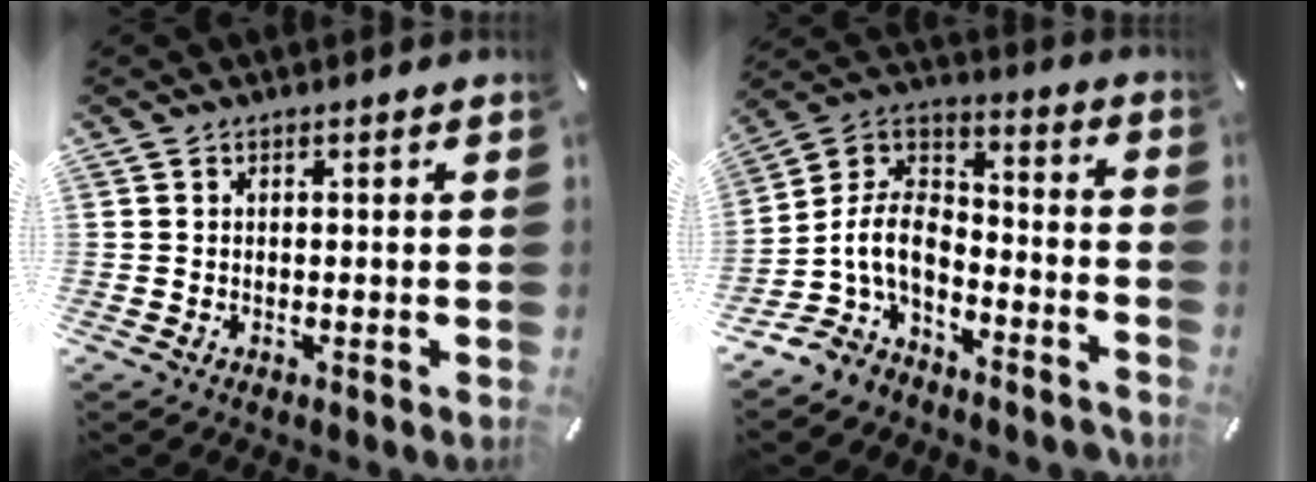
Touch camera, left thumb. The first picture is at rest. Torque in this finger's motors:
{"motor_torque": [0.76, 2.70, 0.26, 0.19, 0.15]}